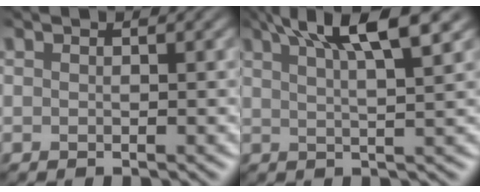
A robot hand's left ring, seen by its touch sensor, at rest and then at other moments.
{"total": 7.1, "force": [4.1, 1.5, 5.6], "torque": [-0.069, 0.020, 0.057]}